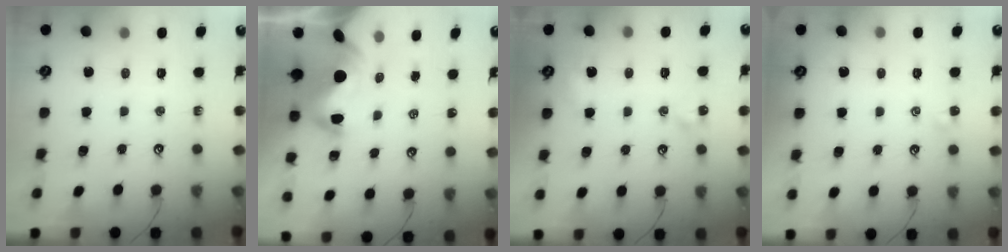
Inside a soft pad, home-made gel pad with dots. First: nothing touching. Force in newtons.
{"total": 9.8, "press": 9.8, "slide": 0.9}
{"total": 4.4, "press": 4.4, "slide": 0.3}
{"total": 0.0}